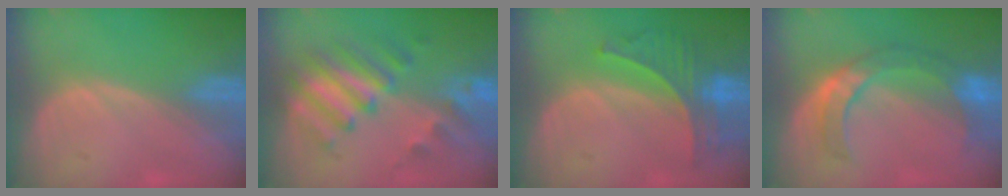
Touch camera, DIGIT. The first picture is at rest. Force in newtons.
{"total": 8.1, "press": 7.7, "slide": 2.7}
{"total": 6.9, "press": 6.3, "slide": 2.9}
{"total": 7.9, "press": 7.4, "slide": 2.6}